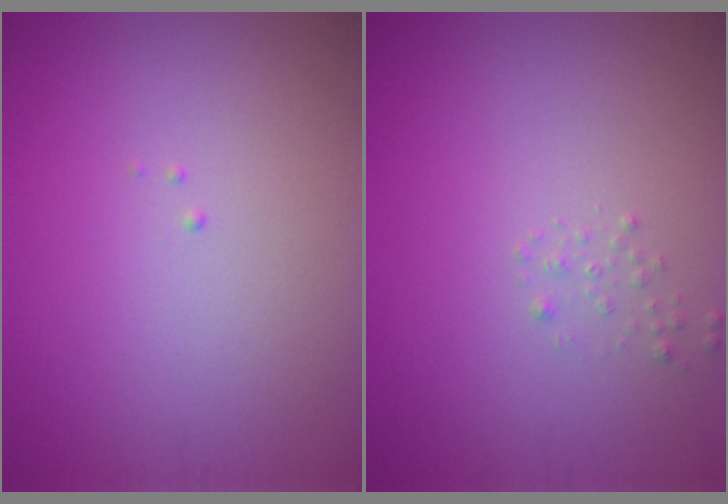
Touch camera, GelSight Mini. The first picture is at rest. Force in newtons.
{"total": 0.6, "press": 0.6, "slide": 0.0}